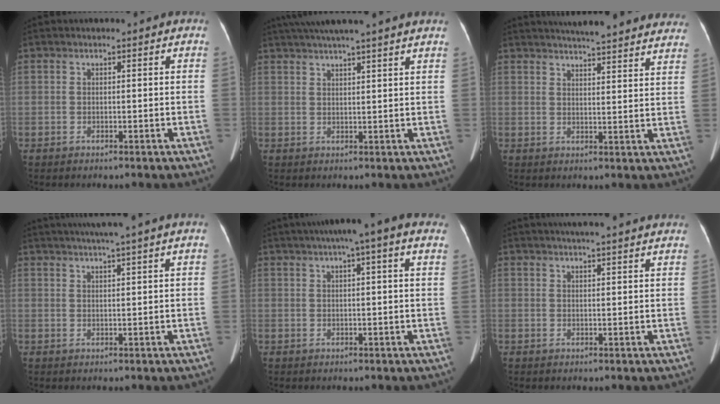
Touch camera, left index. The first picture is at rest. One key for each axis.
{"total": 11.9, "fx": 10.2, "fy": -0.9, "fz": 6.1, "tx": -0.104, "ty": 0.031, "tz": 0.134}
{"total": 22.4, "fx": 20.6, "fy": 2.9, "fz": 8.2, "tx": -0.114, "ty": -0.022, "tz": 0.242}
{"total": 8.5, "fx": 7.0, "fy": -1.6, "fz": 4.5, "tx": -0.062, "ty": 0.021, "tz": 0.088}
{"total": 9.9, "fx": 6.9, "fy": 0.4, "fz": 7.1, "tx": -0.106, "ty": 0.037, "tz": 0.081}
{"total": 14.4, "fx": 13.0, "fy": 0.6, "fz": 6.3, "tx": -0.093, "ty": 0.025, "tz": 0.156}